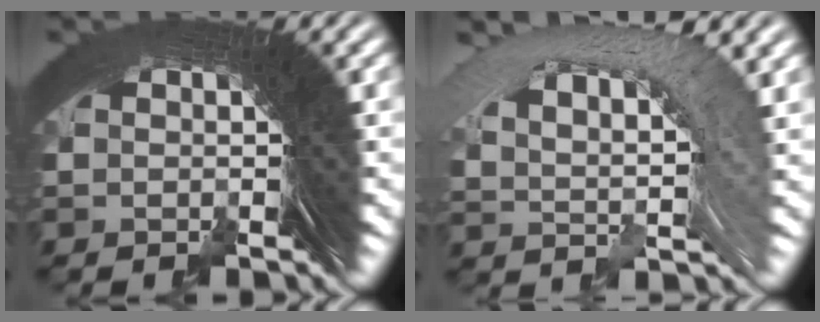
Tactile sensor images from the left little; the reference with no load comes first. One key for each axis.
{"total": 8.5, "fx": 3.3, "fy": 4.0, "fz": 6.7, "tx": -0.081, "ty": 0.039, "tz": 0.040}